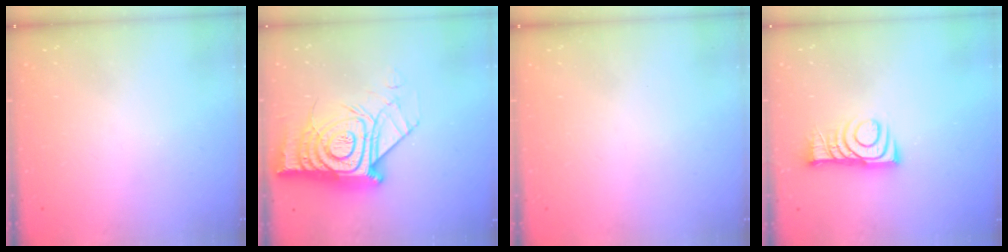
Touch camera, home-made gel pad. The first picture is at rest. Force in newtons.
{"total": 22.0, "press": 21.9, "slide": 1.7}
{"total": 1.5, "press": 1.5, "slide": 0.1}
{"total": 8.7, "press": 8.7, "slide": 0.8}